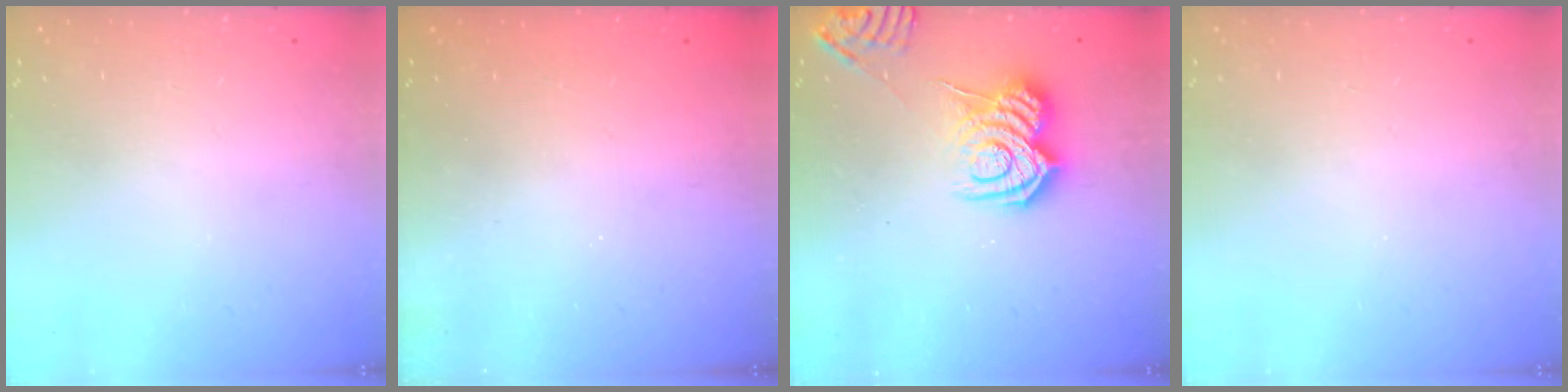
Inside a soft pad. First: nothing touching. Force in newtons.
{"total": 2.6, "press": 2.5, "slide": 0.8}
{"total": 8.6, "press": 8.5, "slide": 1.2}
{"total": 0.0}